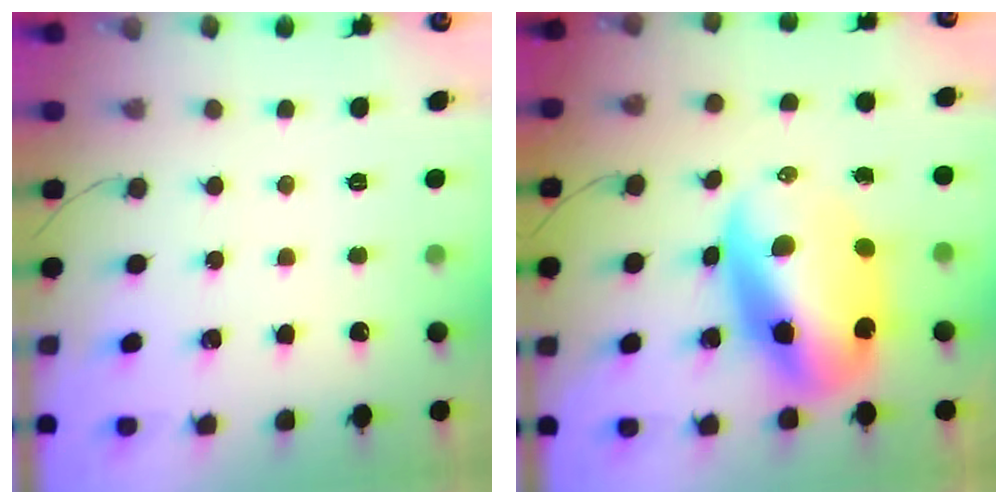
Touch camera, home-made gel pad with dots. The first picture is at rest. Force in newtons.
{"total": 14.0, "press": 13.5, "slide": 3.5}